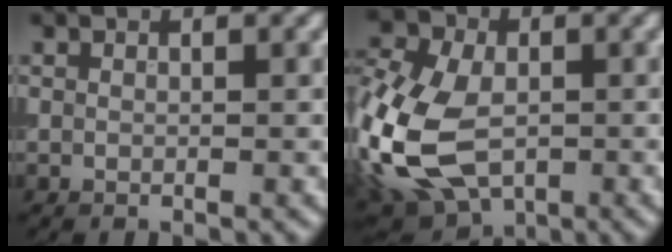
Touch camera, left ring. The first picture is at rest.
{"total": 13.6, "force": [-3.2, 8.7, 10.0], "torque": [-0.218, -0.013, -0.074]}